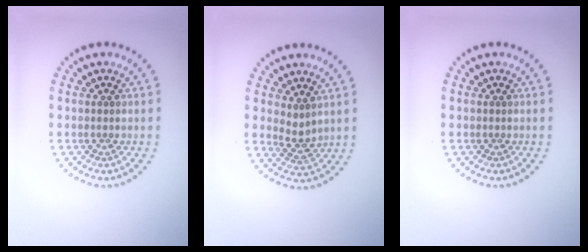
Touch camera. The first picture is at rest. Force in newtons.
{"total": 1.8, "press": 1.4, "slide": 1.1}
{"total": 0.0}